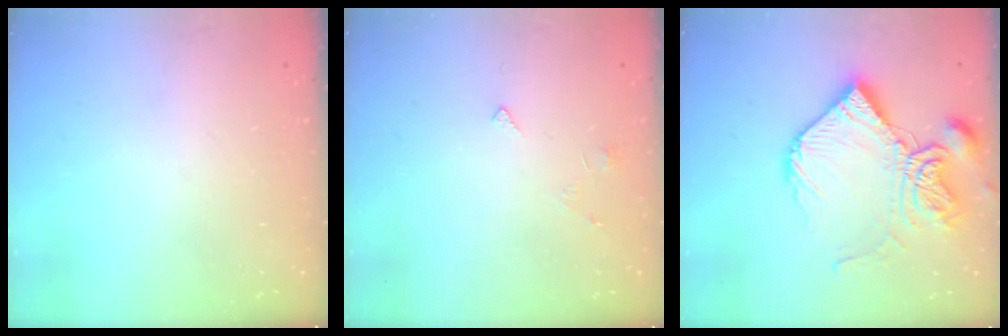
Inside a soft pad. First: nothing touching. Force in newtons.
{"total": 2.2, "press": 2.1, "slide": 0.4}
{"total": 17.7, "press": 17.6, "slide": 1.9}